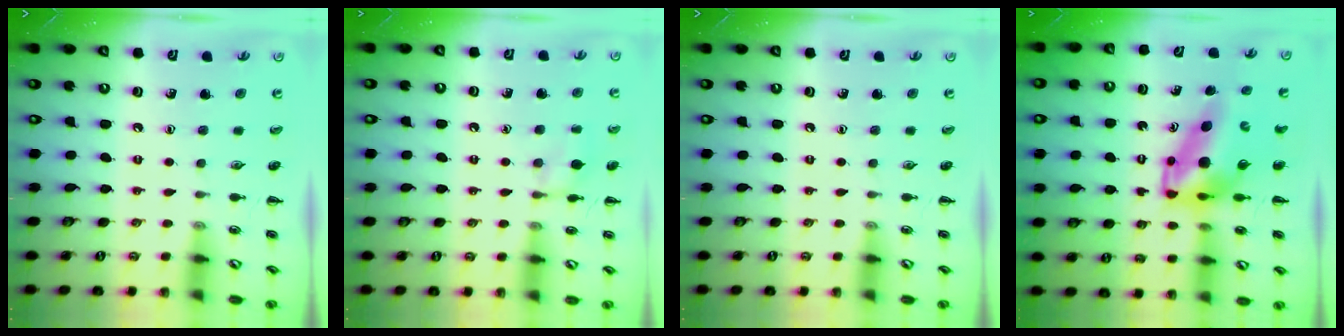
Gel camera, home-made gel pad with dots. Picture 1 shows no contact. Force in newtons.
{"total": 7.8, "press": 7.6, "slide": 1.5}
{"total": 0.0}
{"total": 8.0, "press": 7.6, "slide": 2.5}